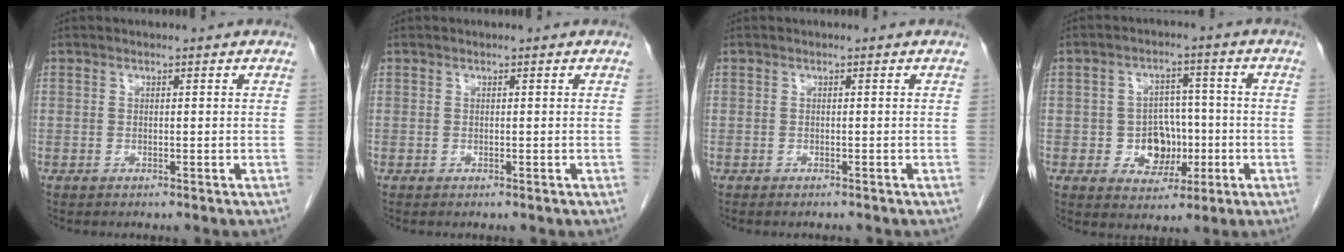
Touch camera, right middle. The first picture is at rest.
{"total": 0.0}
{"total": 0.6, "force": [-0.5, -0.4, 0.0], "torque": [-0.007, -0.003, -0.009]}
{"total": 5.9, "force": [-1.3, 4.6, 3.5], "torque": [-0.053, 0.014, -0.014]}